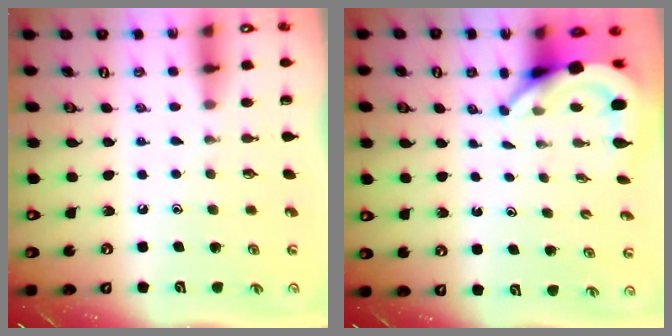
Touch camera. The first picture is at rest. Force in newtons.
{"total": 5.5, "press": 5.4, "slide": 0.7}